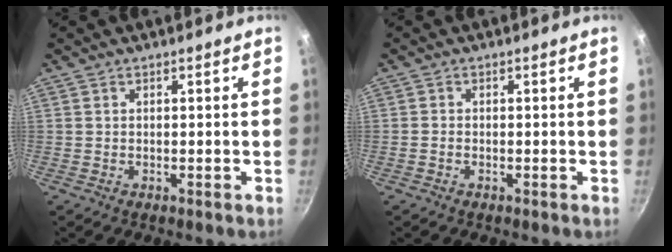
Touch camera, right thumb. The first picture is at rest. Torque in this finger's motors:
{"motor_torque": [-0.24, 0.03, -0.31, -0.03, 0.08]}